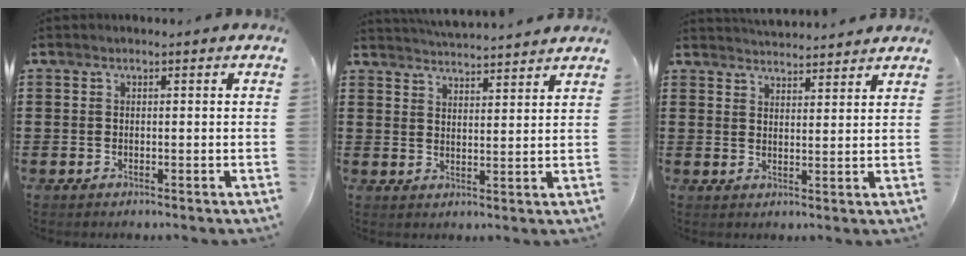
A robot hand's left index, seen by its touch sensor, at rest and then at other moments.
{"total": 3.9, "force": [3.9, -0.3, 0.2], "torque": [-0.017, -0.021, 0.069]}
{"total": 3.2, "force": [3.2, 0.0, -0.1], "torque": [-0.007, -0.014, 0.058]}